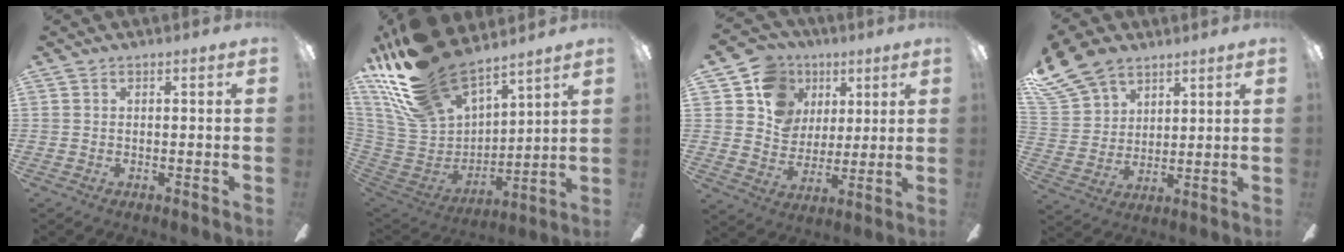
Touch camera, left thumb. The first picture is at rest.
{"total": 23.3, "force": [18.7, 8.7, 10.7], "torque": [-0.242, -0.112, 0.344]}
{"total": 12.8, "force": [5.7, 11.0, 3.4], "torque": [-0.065, -0.028, 0.112]}
{"total": 14.0, "force": [10.4, 8.2, 4.7], "torque": [-0.114, -0.050, 0.202]}